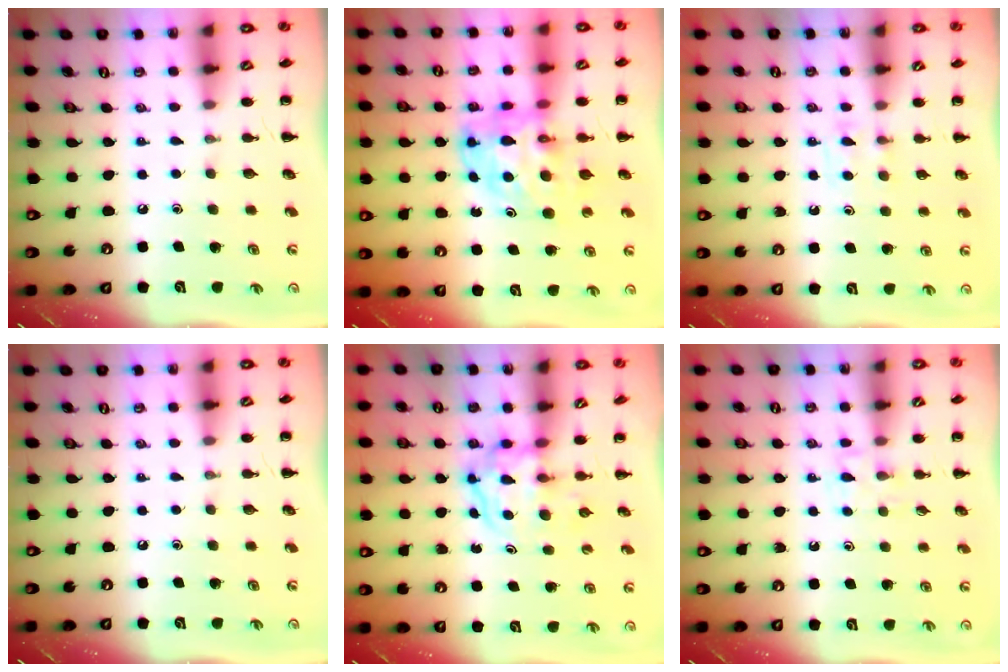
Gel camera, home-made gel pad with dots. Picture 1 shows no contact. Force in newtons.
{"total": 9.6, "press": 9.2, "slide": 2.8}
{"total": 4.6, "press": 4.4, "slide": 1.6}
{"total": 0.0}
{"total": 3.8, "press": 3.8, "slide": 0.4}
{"total": 4.4, "press": 4.1, "slide": 1.5}